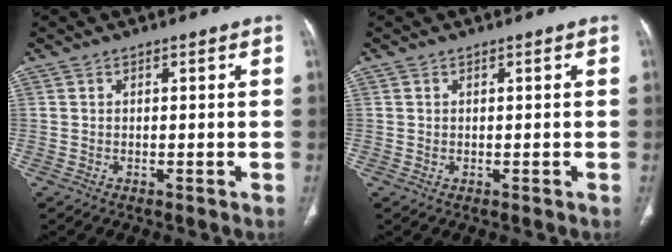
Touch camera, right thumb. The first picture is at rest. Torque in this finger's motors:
{"motor_torque": [-0.38, -0.10, -0.45, 0.30, 0.03]}